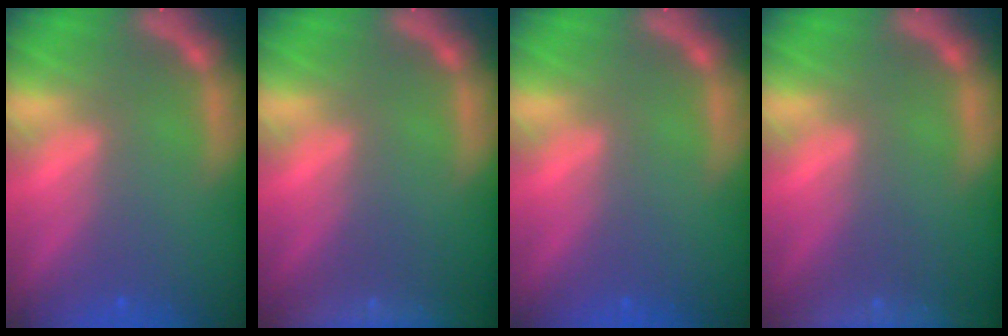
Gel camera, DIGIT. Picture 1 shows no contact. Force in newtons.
{"total": 9.0}
{"total": 0.0}
{"total": 10.0}